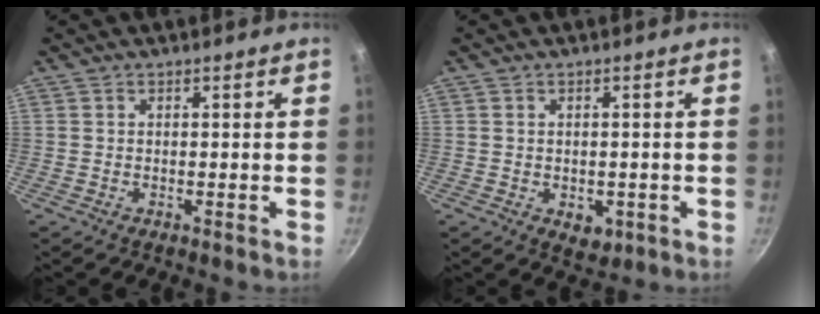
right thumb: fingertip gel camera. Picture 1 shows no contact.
{"total": 3.9, "force": [-1.1, 2.7, 2.6], "torque": [-0.025, 0.003, -0.006]}